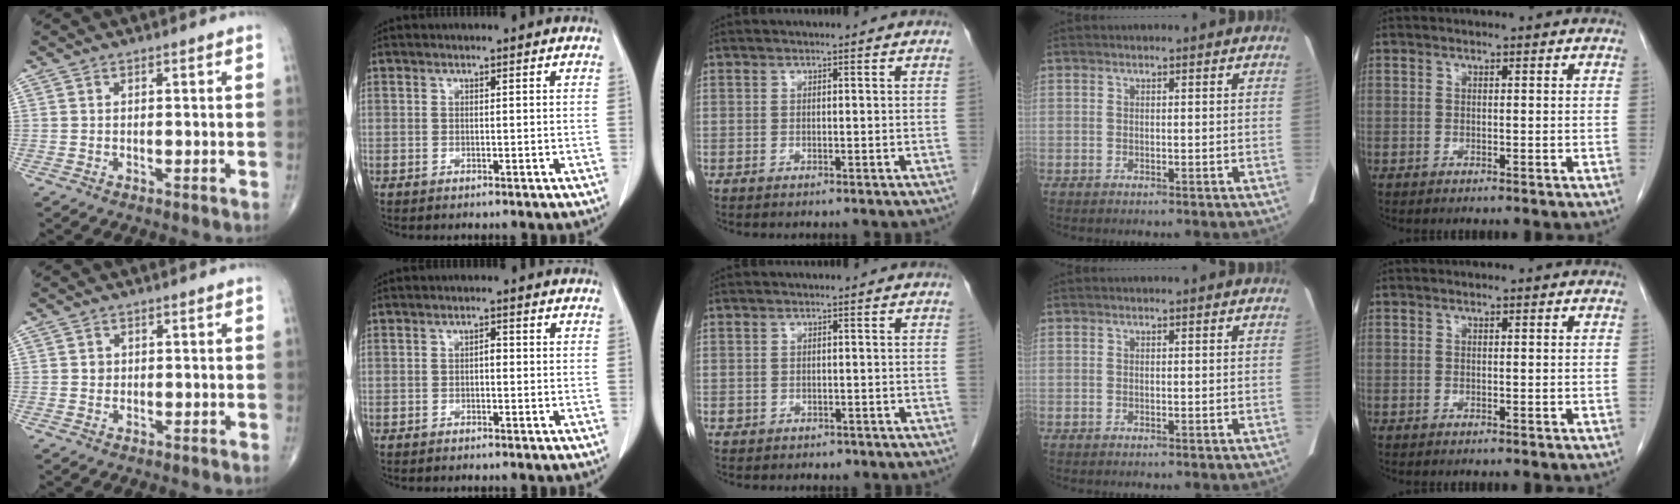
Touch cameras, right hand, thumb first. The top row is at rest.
{"thumb": {"total": 1.2, "force": [0.2, 1.2, 0.4], "torque": [-0.002, 0.002, 0.003]}, "index": {"total": 1.1, "force": [-0.1, 0.5, 0.9], "torque": [-0.012, 0.005, -0.004]}, "middle": {"total": 1.4, "force": [-0.6, 1.2, 0.4], "torque": [-0.006, 0.004, -0.003]}}